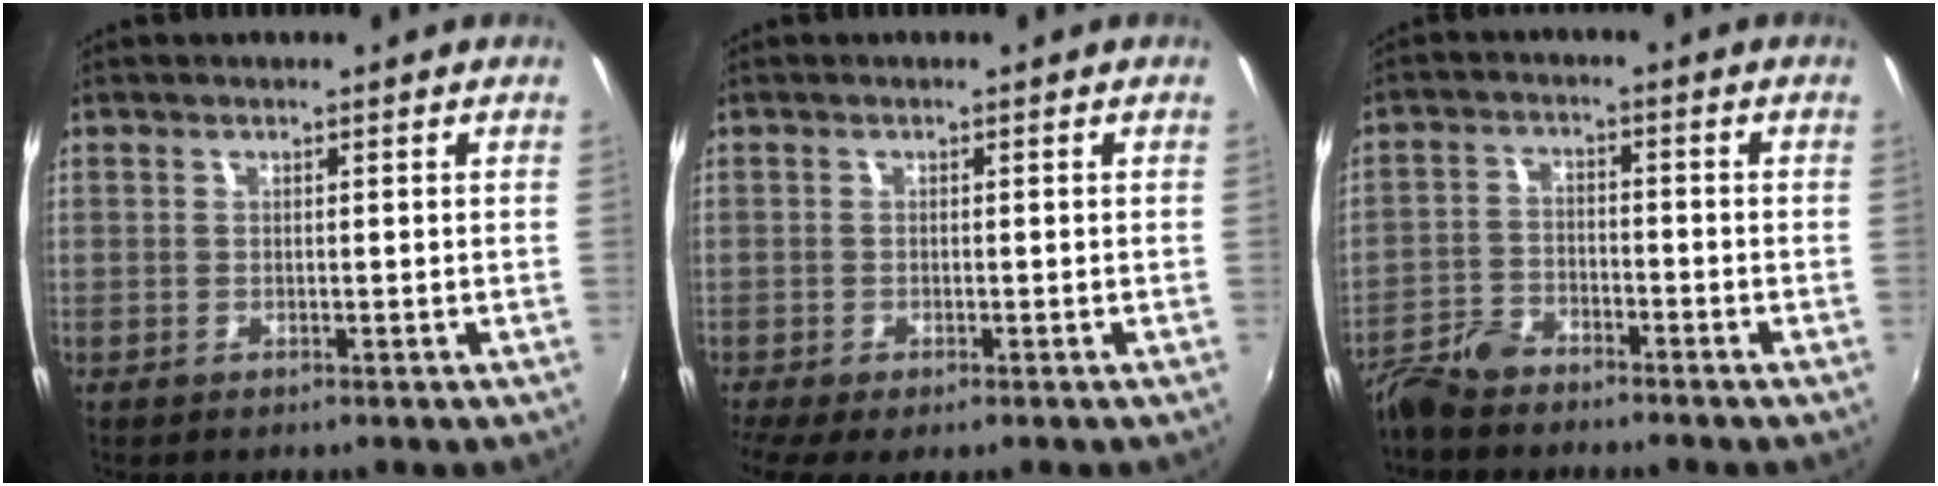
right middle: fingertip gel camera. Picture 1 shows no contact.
{"total": 4.5, "force": [-3.0, 1.3, 3.1], "torque": [-0.066, -0.027, -0.046]}
{"total": 6.7, "force": [-5.7, 2.5, 2.4], "torque": [-0.063, 0.001, -0.111]}